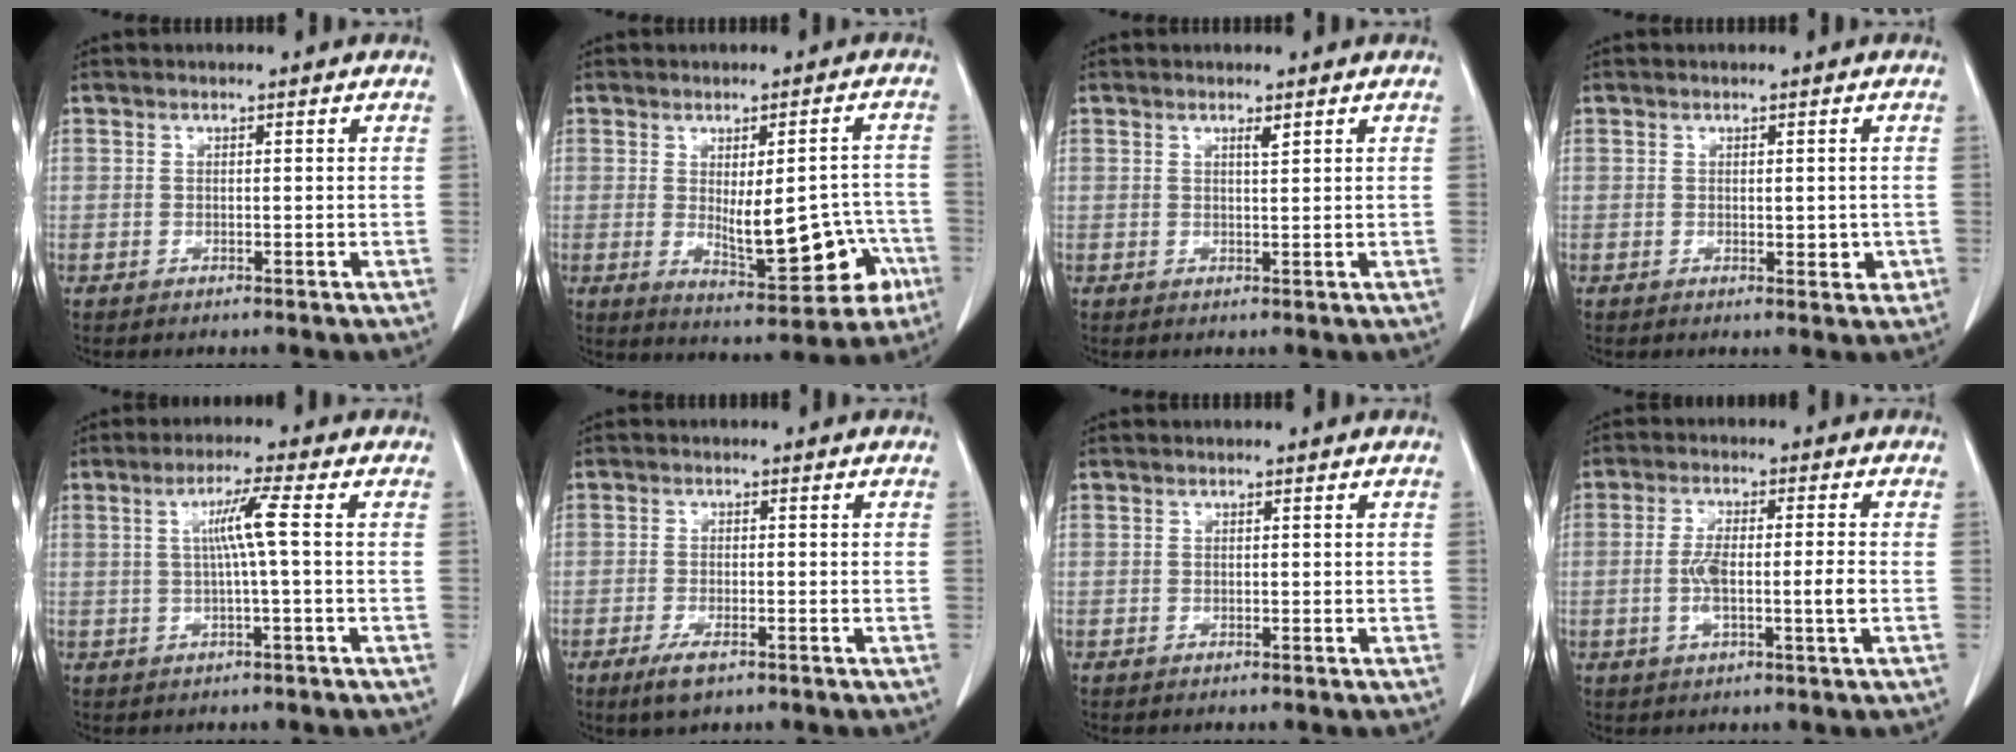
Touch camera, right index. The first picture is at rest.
{"total": 11.8, "force": [-2.6, 4.2, 10.7], "torque": [-0.130, 0.005, -0.018]}
{"total": 1.0, "force": [0.7, 0.0, 0.8], "torque": [-0.015, -0.005, 0.012]}
{"total": 2.2, "force": [-0.2, 1.0, 1.9], "torque": [-0.023, -0.004, 0.003]}
{"total": 4.9, "force": [0.5, -0.9, 4.8], "torque": [-0.089, 0.007, 0.011]}
{"total": 3.7, "force": [-2.3, 1.1, 2.7], "torque": [-0.056, -0.004, -0.037]}
{"total": 0.0}
{"total": 6.7, "force": [-1.1, 0.8, 6.6], "torque": [-0.128, 0.004, -0.021]}